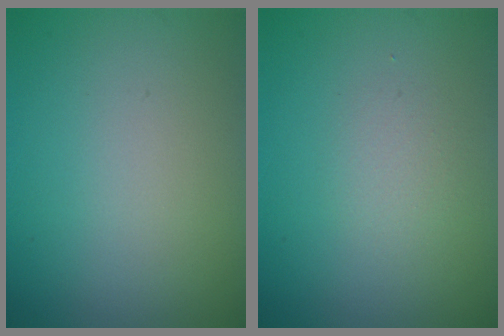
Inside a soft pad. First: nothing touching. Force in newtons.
{"total": 1.2, "press": 1.2, "slide": 0.1}